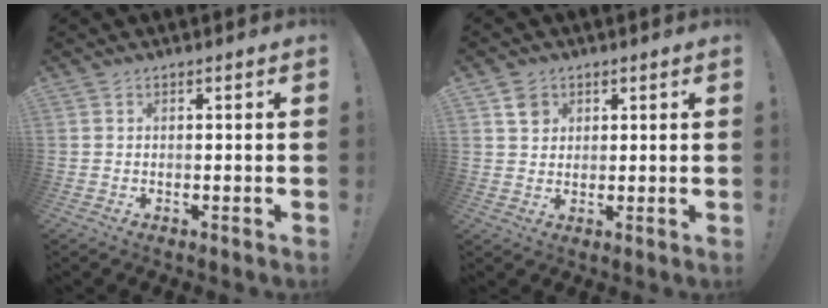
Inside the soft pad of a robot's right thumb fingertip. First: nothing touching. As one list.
[{"total": 4.3, "force": [2.2, 3.5, 1.0], "torque": [0.002, -0.011, 0.038]}]